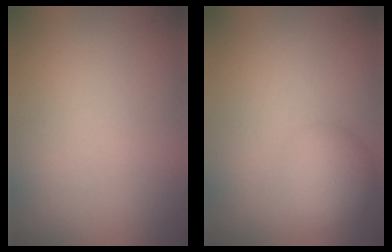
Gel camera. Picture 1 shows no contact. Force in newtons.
{"total": 3.0, "press": 3.0, "slide": 0.1}